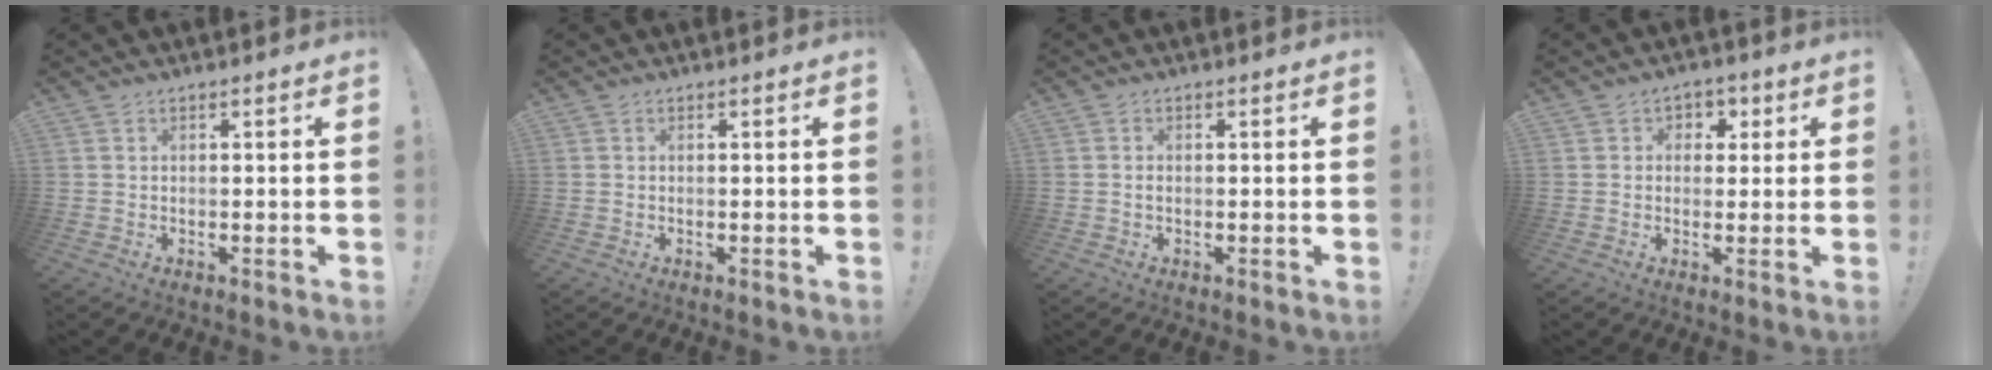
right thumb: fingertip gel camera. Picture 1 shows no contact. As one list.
[{"total": 0.0}, {"total": 0.5, "force": [-0.2, 0.3, 0.4], "torque": [-0.013, 0.003, -0.003]}, {"total": 4.1, "force": [0.5, 3.9, 1.1], "torque": [-0.005, 0.000, 0.007]}]